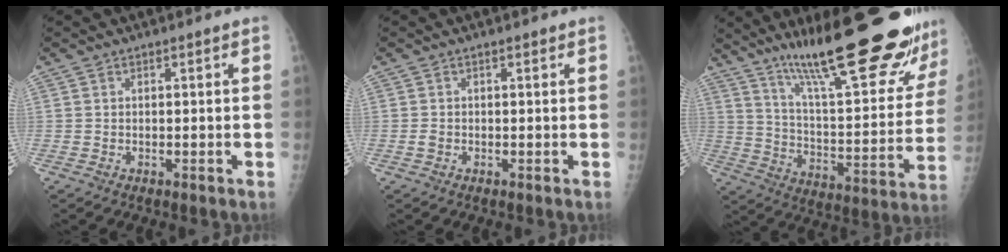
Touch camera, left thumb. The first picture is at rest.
{"total": 1.1, "force": [0.1, 0.7, 0.8], "torque": [-0.010, 0.002, 0.002]}
{"total": 29.5, "force": [21.4, 5.2, 19.6], "torque": [-0.265, -0.092, 0.321]}